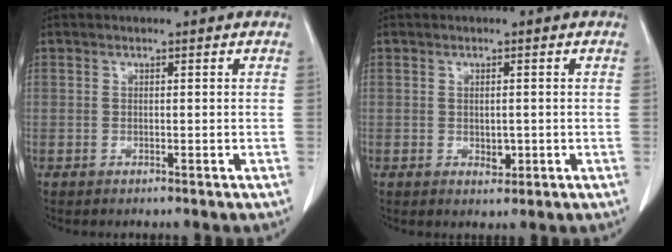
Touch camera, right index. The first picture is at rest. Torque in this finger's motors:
{"motor_torque": [0.05, 0.00, -0.01, 0.02]}